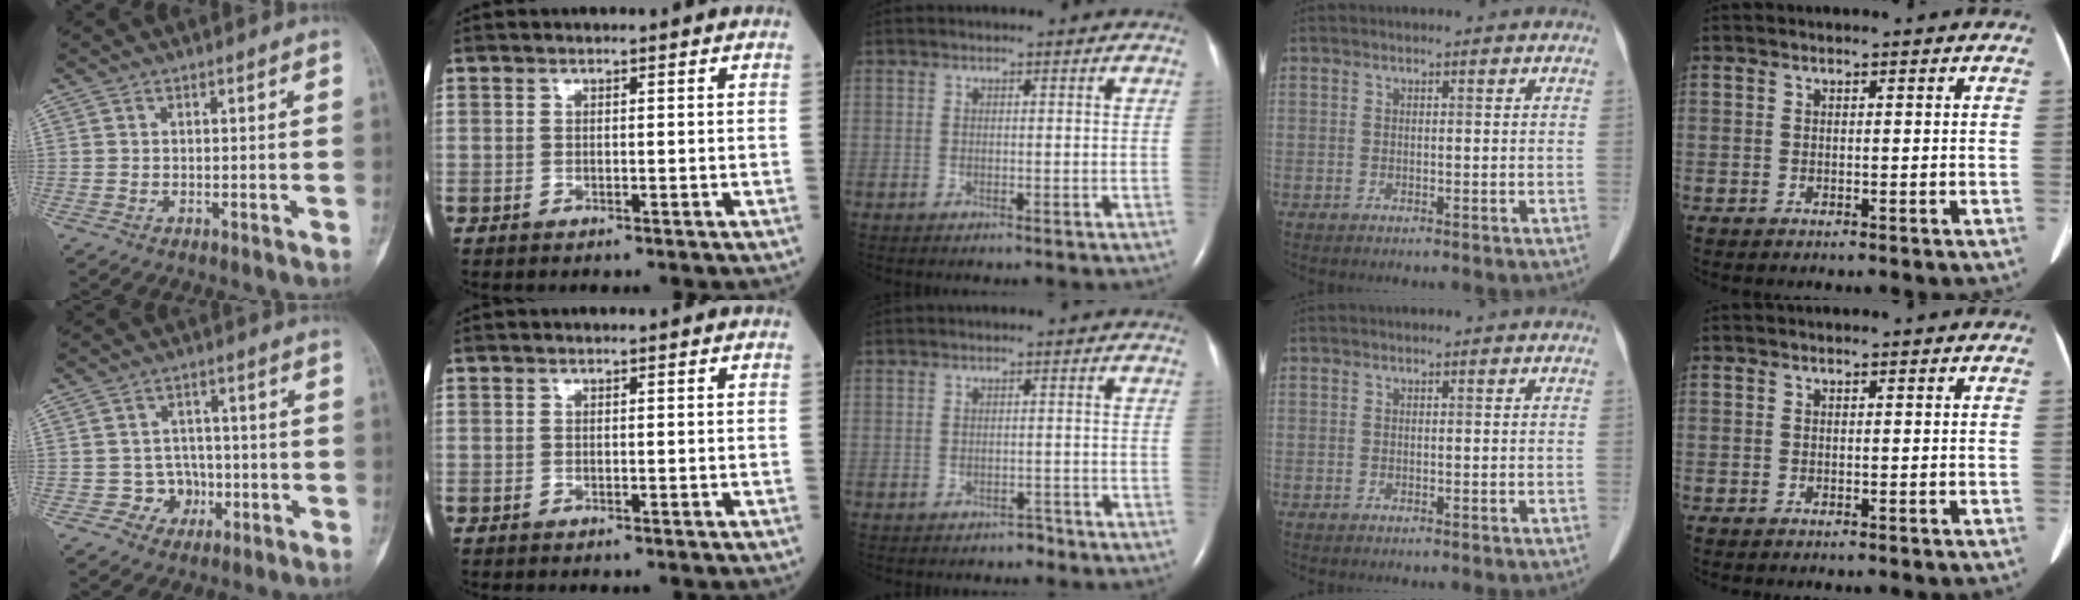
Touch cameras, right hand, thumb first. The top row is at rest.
{"thumb": {"total": 5.2, "force": [-1.4, 4.9, 0.7], "torque": [0.029, 0.018, -0.020]}, "middle": {"total": 1.1, "force": [-0.9, 0.6, 0.1], "torque": [-0.002, 0.001, -0.014]}}